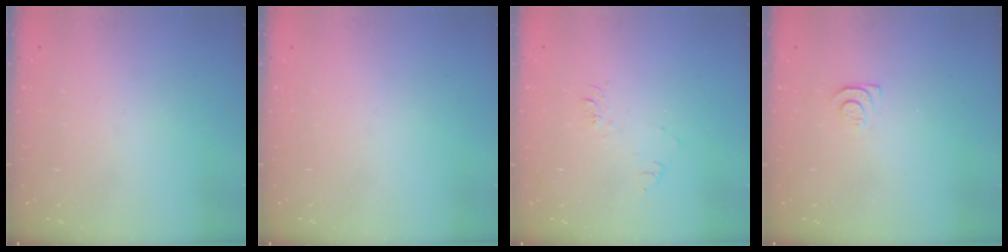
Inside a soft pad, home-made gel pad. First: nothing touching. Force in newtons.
{"total": 0.0}
{"total": 6.2, "press": 6.2, "slide": 0.5}
{"total": 7.4, "press": 7.4, "slide": 0.5}